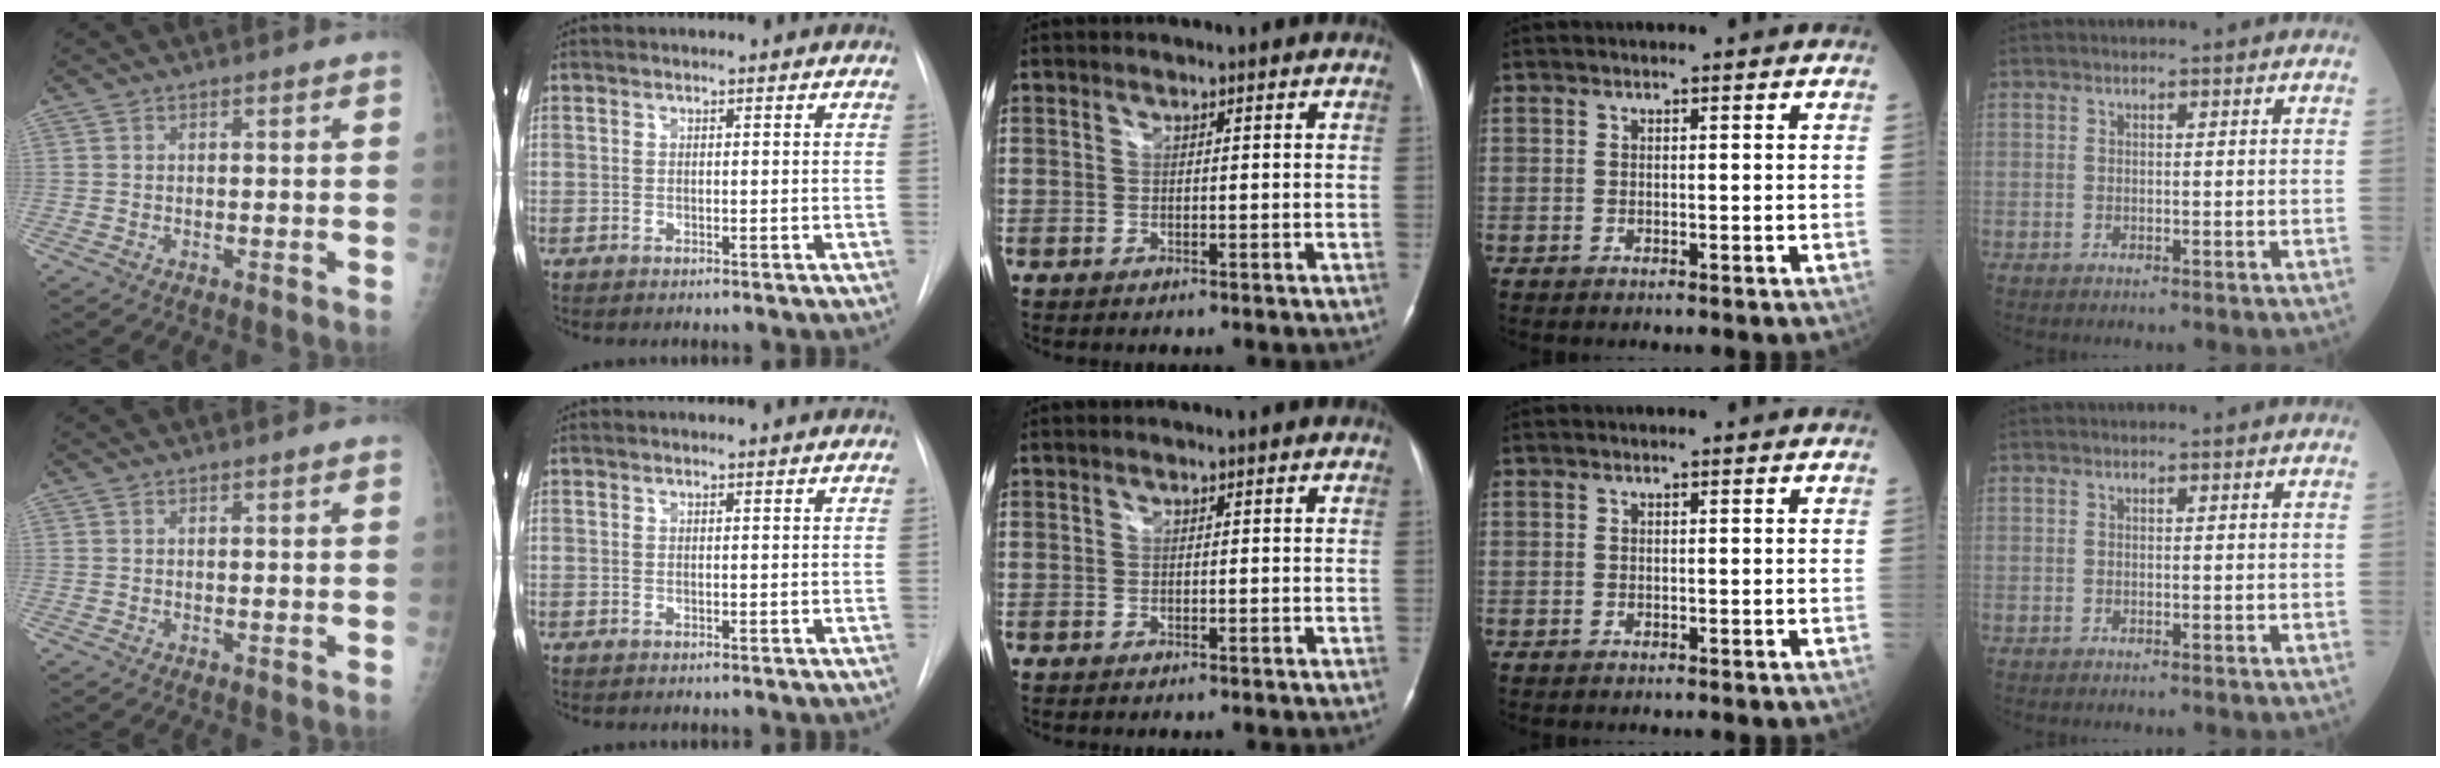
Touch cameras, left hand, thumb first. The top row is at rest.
{"thumb": {"total": 0.7, "force": [0.5, -0.1, 0.5], "torque": [-0.014, -0.001, 0.010]}, "index": {"total": 0.8, "force": [0.8, 0.0, 0.0], "torque": [-0.008, -0.001, 0.008]}}